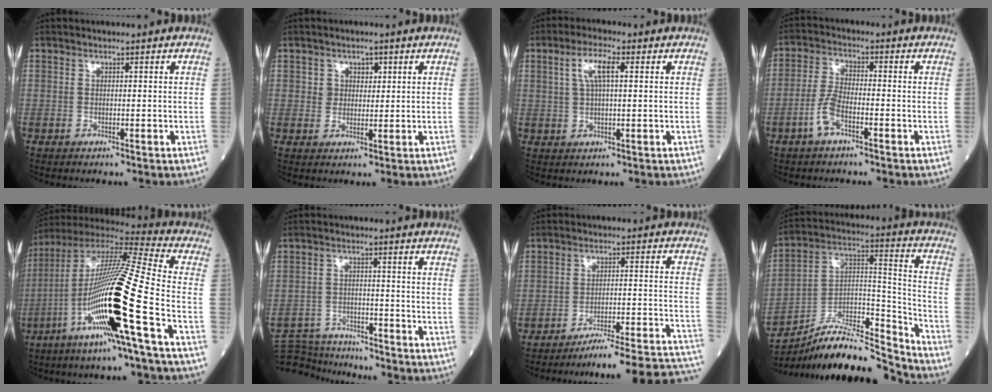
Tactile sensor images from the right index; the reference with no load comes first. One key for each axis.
{"total": 2.8, "fx": 1.1, "fy": 2.4, "fz": 1.0, "tx": -0.009, "ty": 0.002, "tz": 0.016}
{"total": 4.9, "fx": 1.6, "fy": 1.0, "fz": 4.5, "tx": -0.094, "ty": 0.012, "tz": 0.033}
{"total": 4.8, "fx": -2.4, "fy": 1.6, "fz": 3.8, "tx": -0.086, "ty": 0.005, "tz": -0.052}
{"total": 21.8, "fx": -7.4, "fy": -0.7, "fz": 20.5, "tx": -0.413, "ty": -0.027, "tz": -0.150}
{"total": 8.8, "fx": -8.6, "fy": 1.5, "fz": 0.4, "tx": -0.014, "ty": 0.005, "tz": -0.144}
{"total": 21.5, "fx": -20.2, "fy": -1.5, "fz": 7.1, "tx": -0.035, "ty": -0.006, "tz": -0.263}
{"total": 18.7, "fx": -17.2, "fy": 1.9, "fz": 7.0, "tx": -0.122, "ty": 0.040, "tz": -0.289}